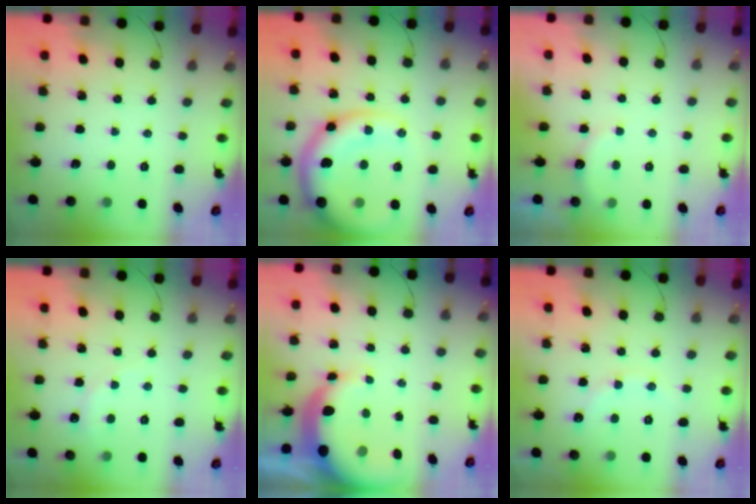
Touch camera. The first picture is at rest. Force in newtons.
{"total": 13.9, "press": 13.3, "slide": 3.9}
{"total": 6.7, "press": 6.6, "slide": 1.2}
{"total": 5.5, "press": 5.4, "slide": 1.1}
{"total": 10.1, "press": 9.9, "slide": 2.0}
{"total": 8.3, "press": 8.2, "slide": 1.6}